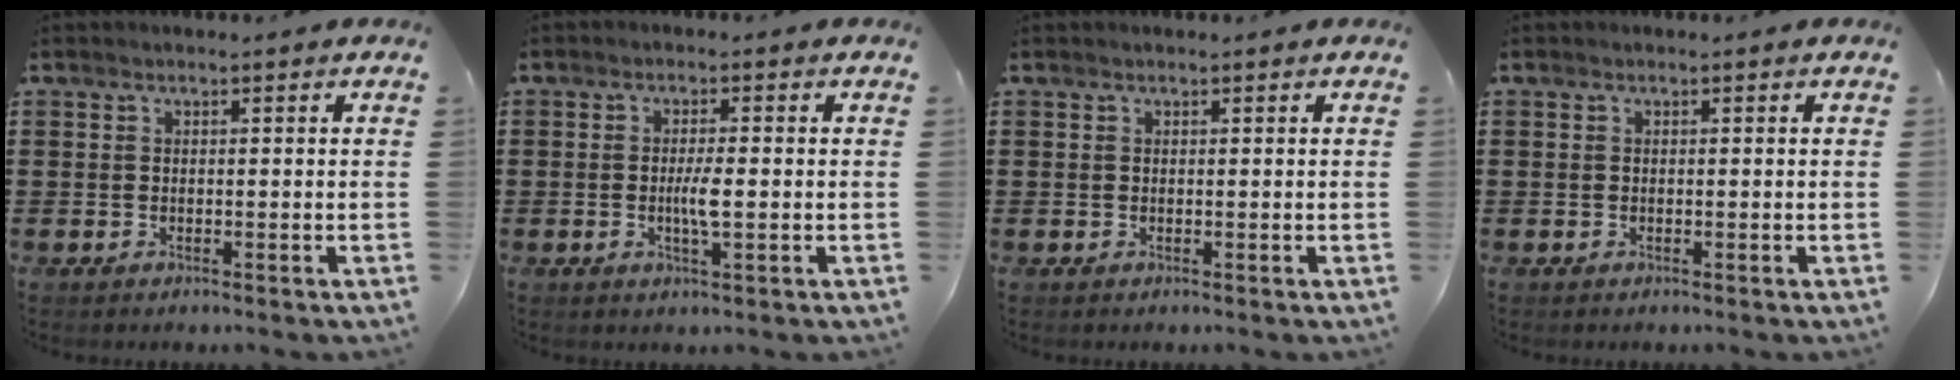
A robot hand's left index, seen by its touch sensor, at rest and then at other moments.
{"total": 3.4, "force": [-0.4, 0.4, 3.4], "torque": [-0.061, -0.002, -0.008]}
{"total": 0.0}
{"total": 0.0}